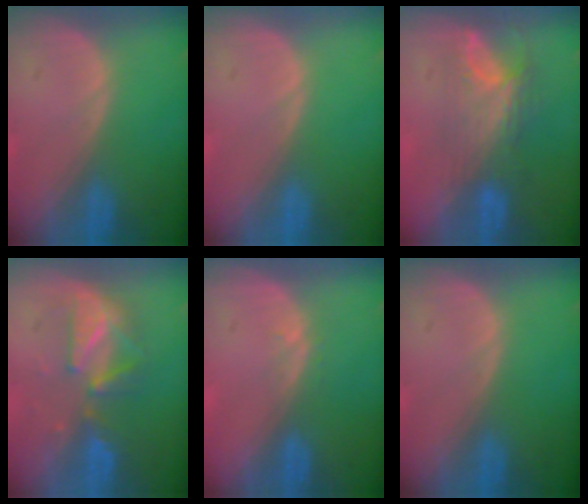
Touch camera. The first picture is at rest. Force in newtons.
{"total": 0.0}
{"total": 8.0, "press": 6.6, "slide": 4.5}
{"total": 6.2, "press": 6.2, "slide": 0.6}
{"total": 1.0, "press": 0.7, "slide": 0.7}
{"total": 0.0}